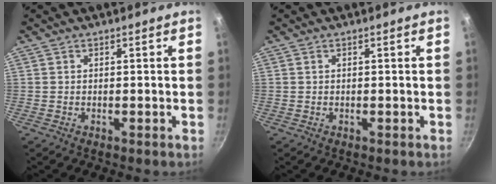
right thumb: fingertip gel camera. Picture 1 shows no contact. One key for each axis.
{"total": 0.0}